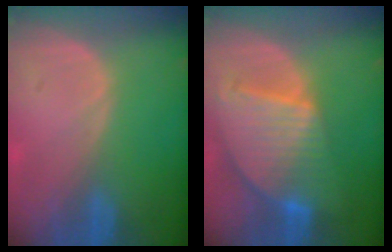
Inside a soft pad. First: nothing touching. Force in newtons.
{"total": 9.6, "press": 8.4, "slide": 4.8}